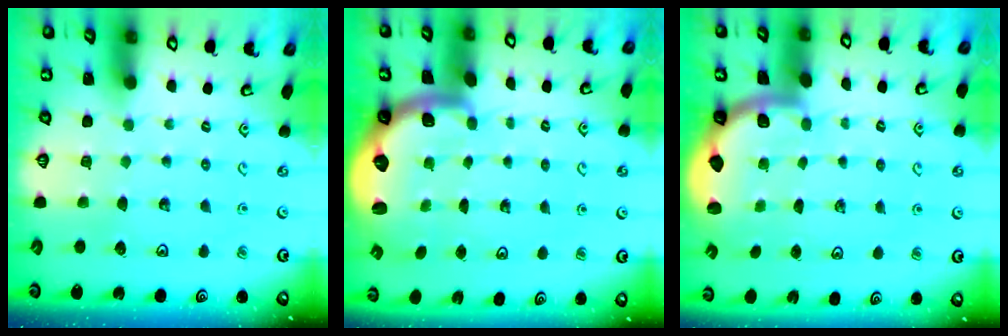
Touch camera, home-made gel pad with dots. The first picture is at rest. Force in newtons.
{"total": 2.1, "press": 1.9, "slide": 0.9}
{"total": 2.0, "press": 1.9, "slide": 0.5}